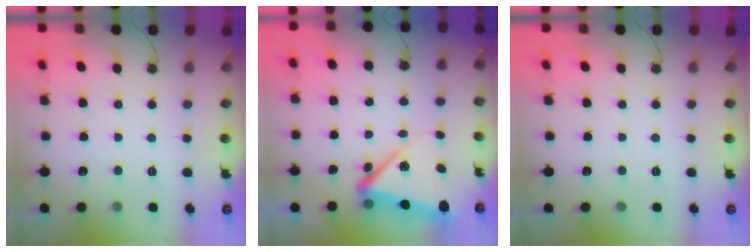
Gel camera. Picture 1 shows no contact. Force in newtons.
{"total": 8.1, "press": 8.1, "slide": 0.7}
{"total": 0.0}